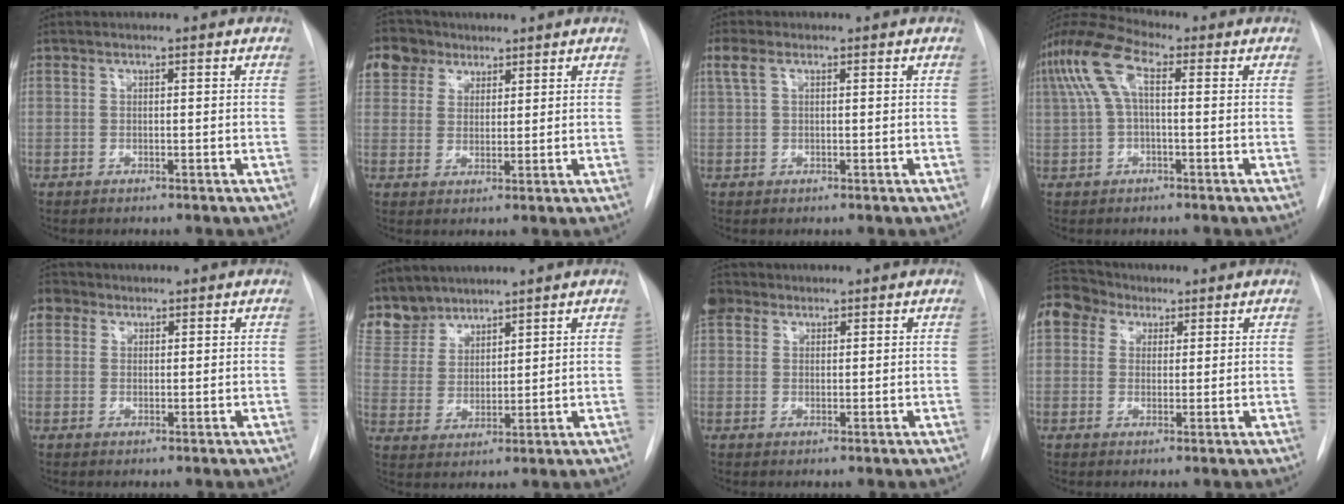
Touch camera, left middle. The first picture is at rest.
{"total": 7.1, "force": [4.8, 5.1, 0.6], "torque": [-0.017, 0.018, 0.097]}
{"total": 1.1, "force": [0.7, 0.5, 0.7], "torque": [-0.030, 0.017, 0.022]}
{"total": 7.2, "force": [1.5, 2.1, 6.8], "torque": [-0.156, 0.034, 0.027]}
{"total": 3.2, "force": [1.6, 2.6, 0.8], "torque": [-0.014, 0.013, 0.028]}
{"total": 9.3, "force": [8.6, 3.5, 0.0], "torque": [-0.008, 0.002, 0.189]}
{"total": 3.4, "force": [2.3, 2.5, 0.4], "torque": [-0.014, 0.011, 0.049]}
{"total": 12.2, "force": [6.7, 9.5, 3.9], "torque": [-0.124, 0.061, 0.129]}